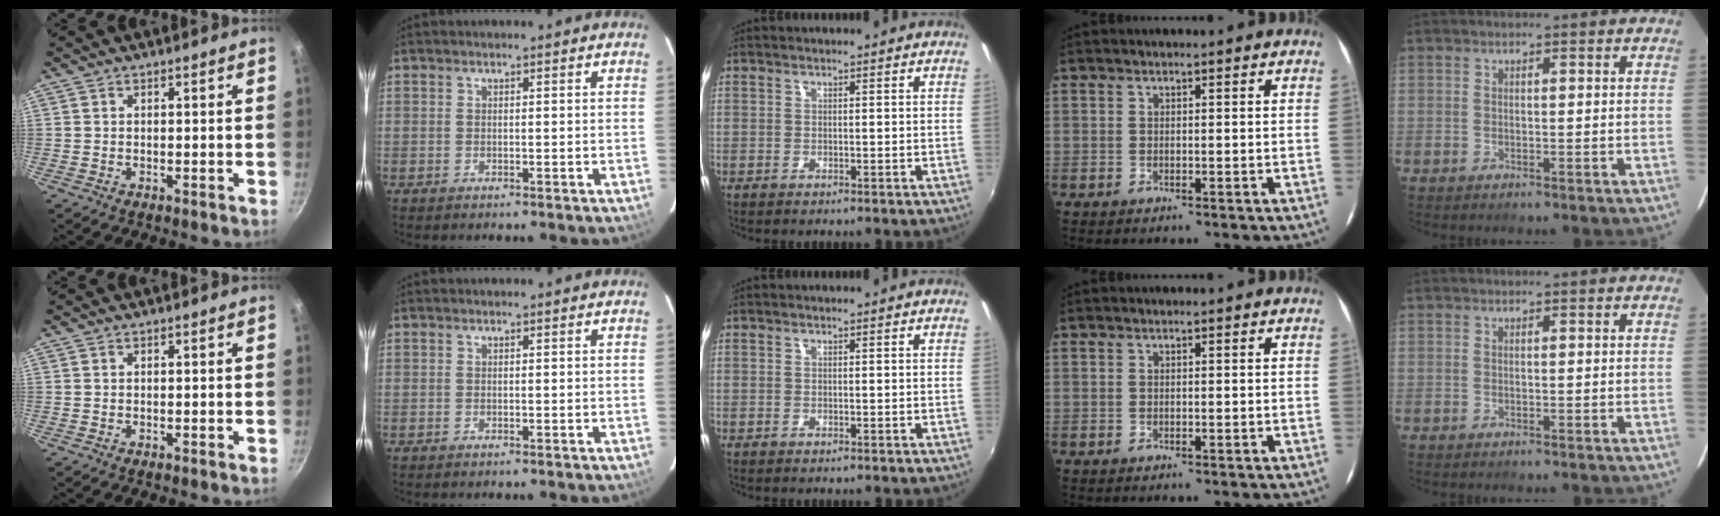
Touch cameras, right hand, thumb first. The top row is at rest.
{}